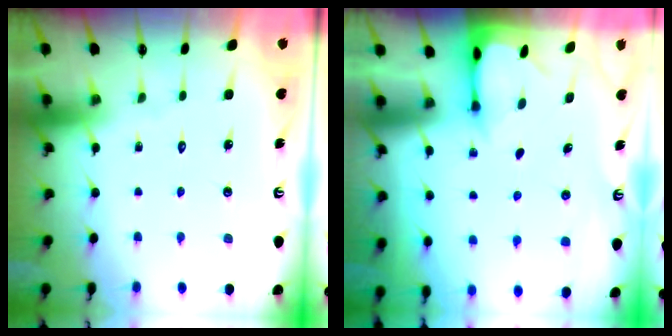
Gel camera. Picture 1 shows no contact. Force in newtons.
{"total": 2.0, "press": 2.0, "slide": 0.1}